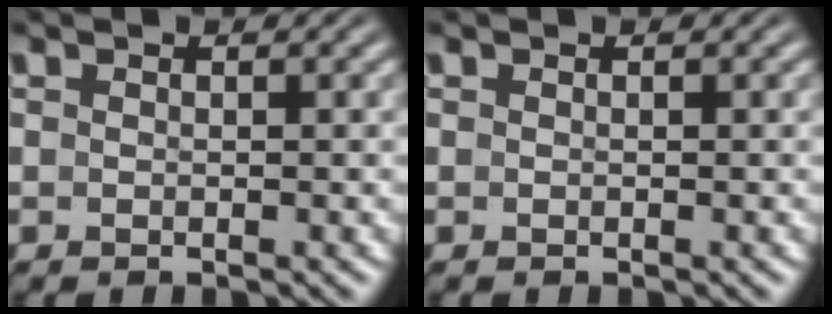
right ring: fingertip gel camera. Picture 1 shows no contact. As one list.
[{"total": 0.0}]